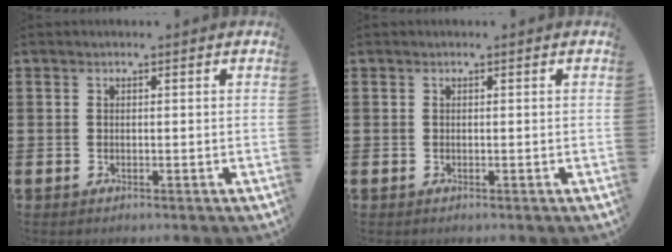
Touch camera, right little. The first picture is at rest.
{"total": 0.0}